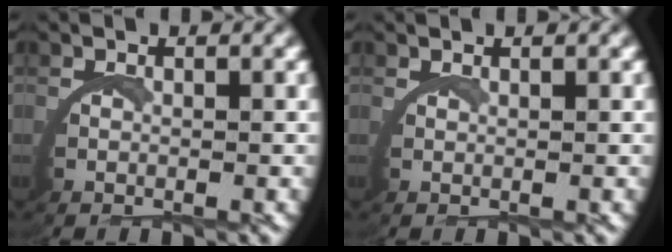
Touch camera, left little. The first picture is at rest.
{"total": 1.1, "force": [0.8, -0.7, -0.1], "torque": [0.001, 0.004, 0.015]}